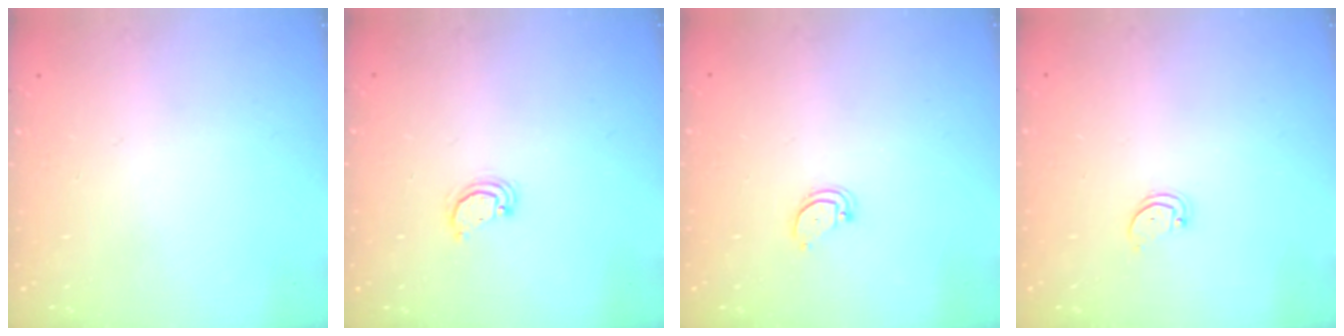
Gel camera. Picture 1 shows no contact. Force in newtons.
{"total": 2.2, "press": 2.2, "slide": 0.3}
{"total": 3.0, "press": 3.0, "slide": 0.3}
{"total": 1.8, "press": 1.7, "slide": 0.2}